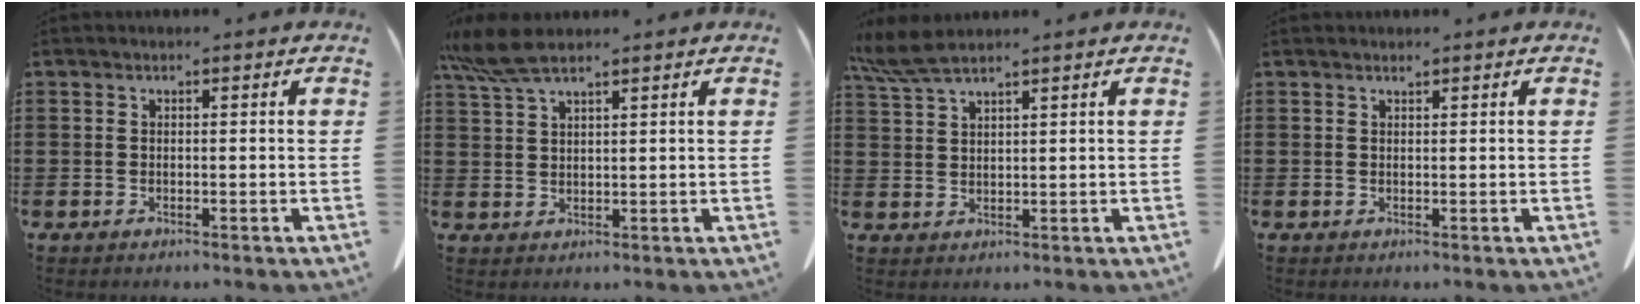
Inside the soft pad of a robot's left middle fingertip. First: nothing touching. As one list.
[{"total": 5.9, "force": [4.4, 0.9, 3.7], "torque": [-0.090, -0.007, 0.082]}, {"total": 4.8, "force": [3.9, 0.4, 2.7], "torque": [-0.063, -0.007, 0.074]}, {"total": 0.7, "force": [0.6, -0.1, 0.2], "torque": [-0.006, -0.003, 0.014]}]